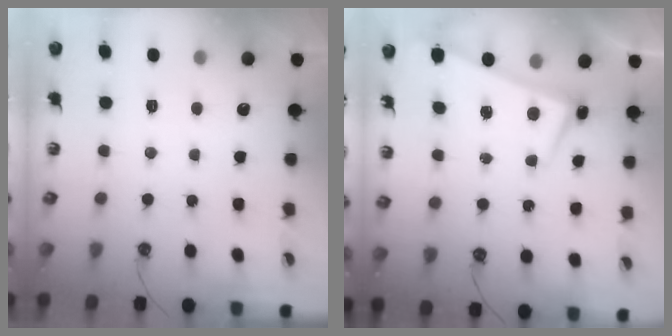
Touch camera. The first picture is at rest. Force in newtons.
{"total": 1.2, "press": 0.8, "slide": 0.9}